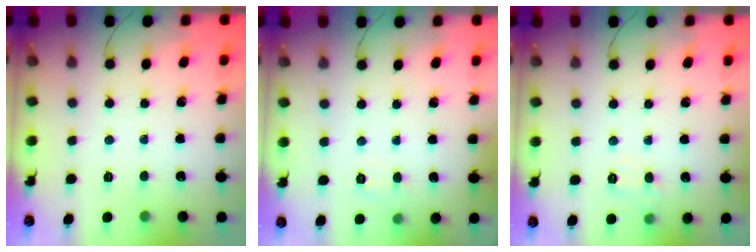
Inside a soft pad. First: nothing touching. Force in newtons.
{"total": 4.9, "press": 4.7, "slide": 1.2}
{"total": 6.4, "press": 6.2, "slide": 1.6}